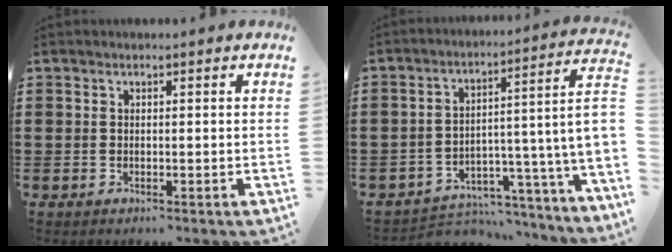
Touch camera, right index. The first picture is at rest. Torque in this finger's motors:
{"motor_torque": [0.37, -0.15, 0.30, 0.09]}